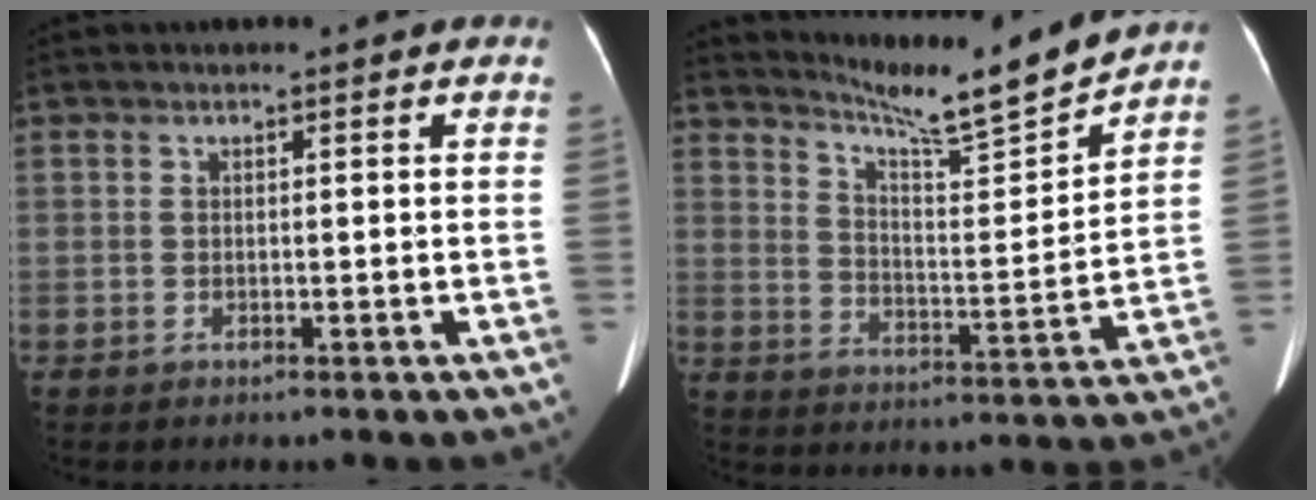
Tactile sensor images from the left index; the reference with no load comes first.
{"total": 11.9, "force": [11.4, -1.7, 3.0], "torque": [-0.061, -0.032, 0.181]}